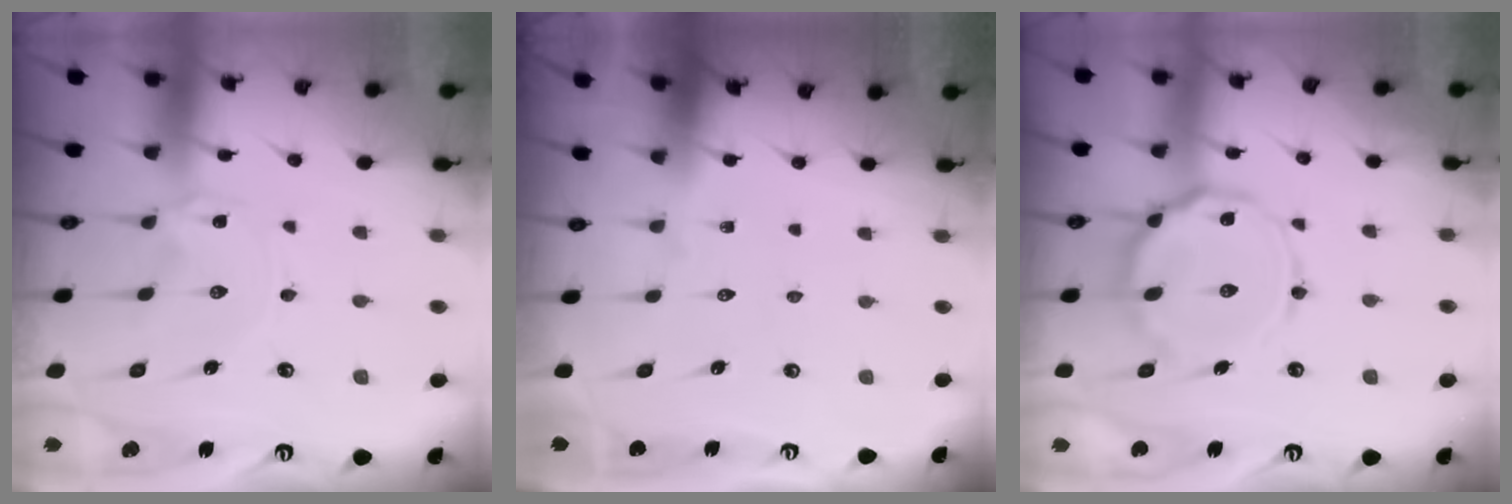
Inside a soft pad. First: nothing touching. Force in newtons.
{"total": 0.0}
{"total": 14.6, "press": 14.6, "slide": 1.2}